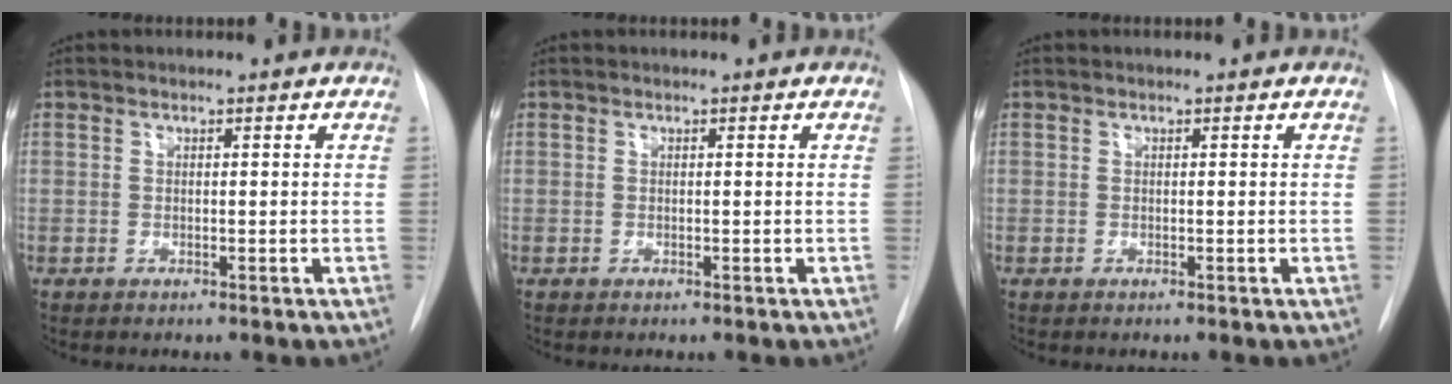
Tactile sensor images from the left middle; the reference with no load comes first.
{"total": 0.0}
{"total": 0.0}